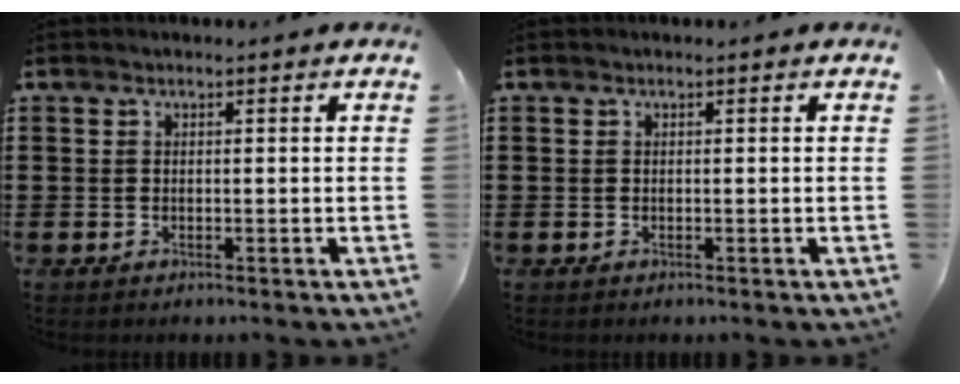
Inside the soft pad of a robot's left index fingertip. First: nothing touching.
{"total": 0.0}